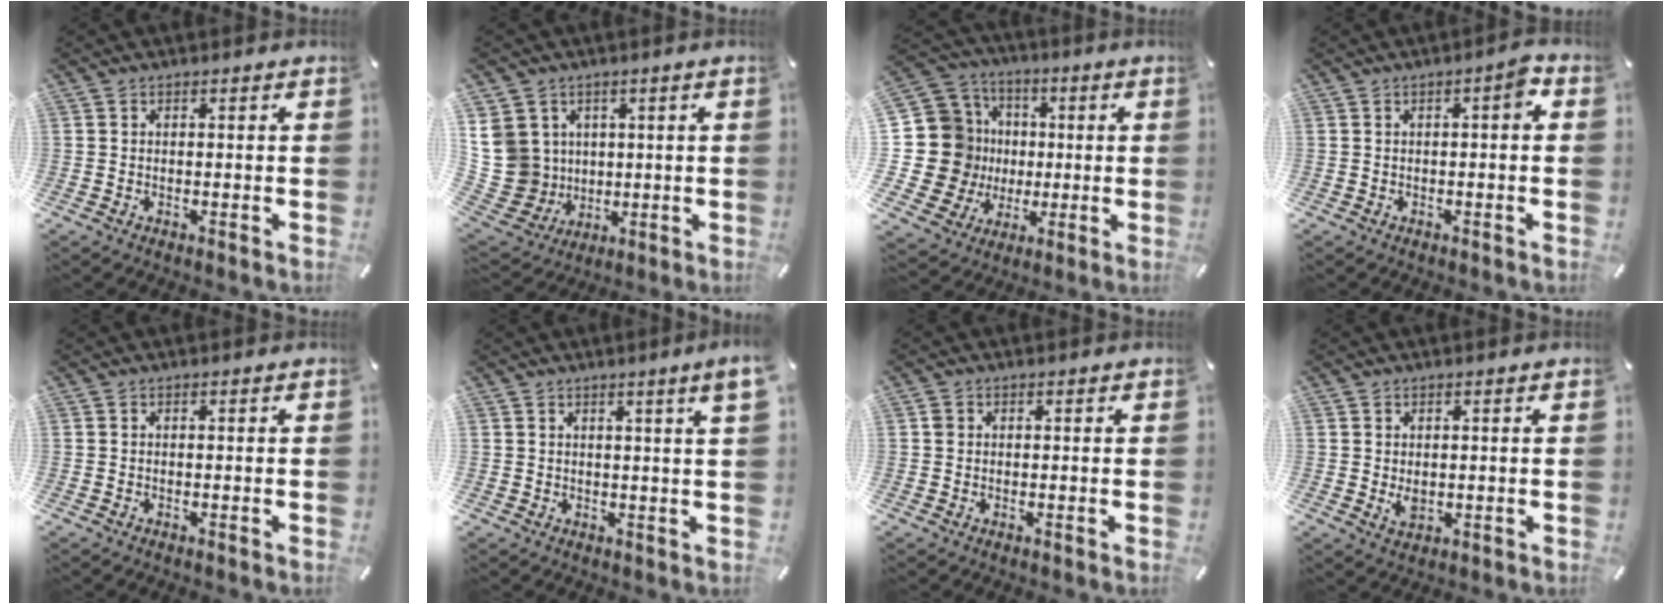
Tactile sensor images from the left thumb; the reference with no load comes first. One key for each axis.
{"total": 11.5, "fx": 2.0, "fy": 10.9, "fz": 3.2, "tx": -0.119, "ty": -0.020, "tz": 0.041}
{"total": 19.6, "fx": 0.0, "fy": 18.2, "fz": 7.3, "tx": -0.161, "ty": -0.013, "tz": 0.027}
{"total": 3.7, "fx": -0.2, "fy": 1.2, "fz": 3.4, "tx": -0.057, "ty": 0.011, "tz": -0.009}
{"total": 0.0}
{"total": 3.3, "fx": 1.8, "fy": 0.0, "fz": 2.7, "tx": -0.038, "ty": -0.007, "tz": 0.028}
{"total": 1.1, "fx": 0.1, "fy": 1.0, "fz": 0.1, "tx": -0.001, "ty": 0.008, "tz": 0.000}
{"total": 2.8, "fx": 0.2, "fy": 2.2, "fz": 1.7, "tx": -0.030, "ty": -0.002, "tz": 0.002}